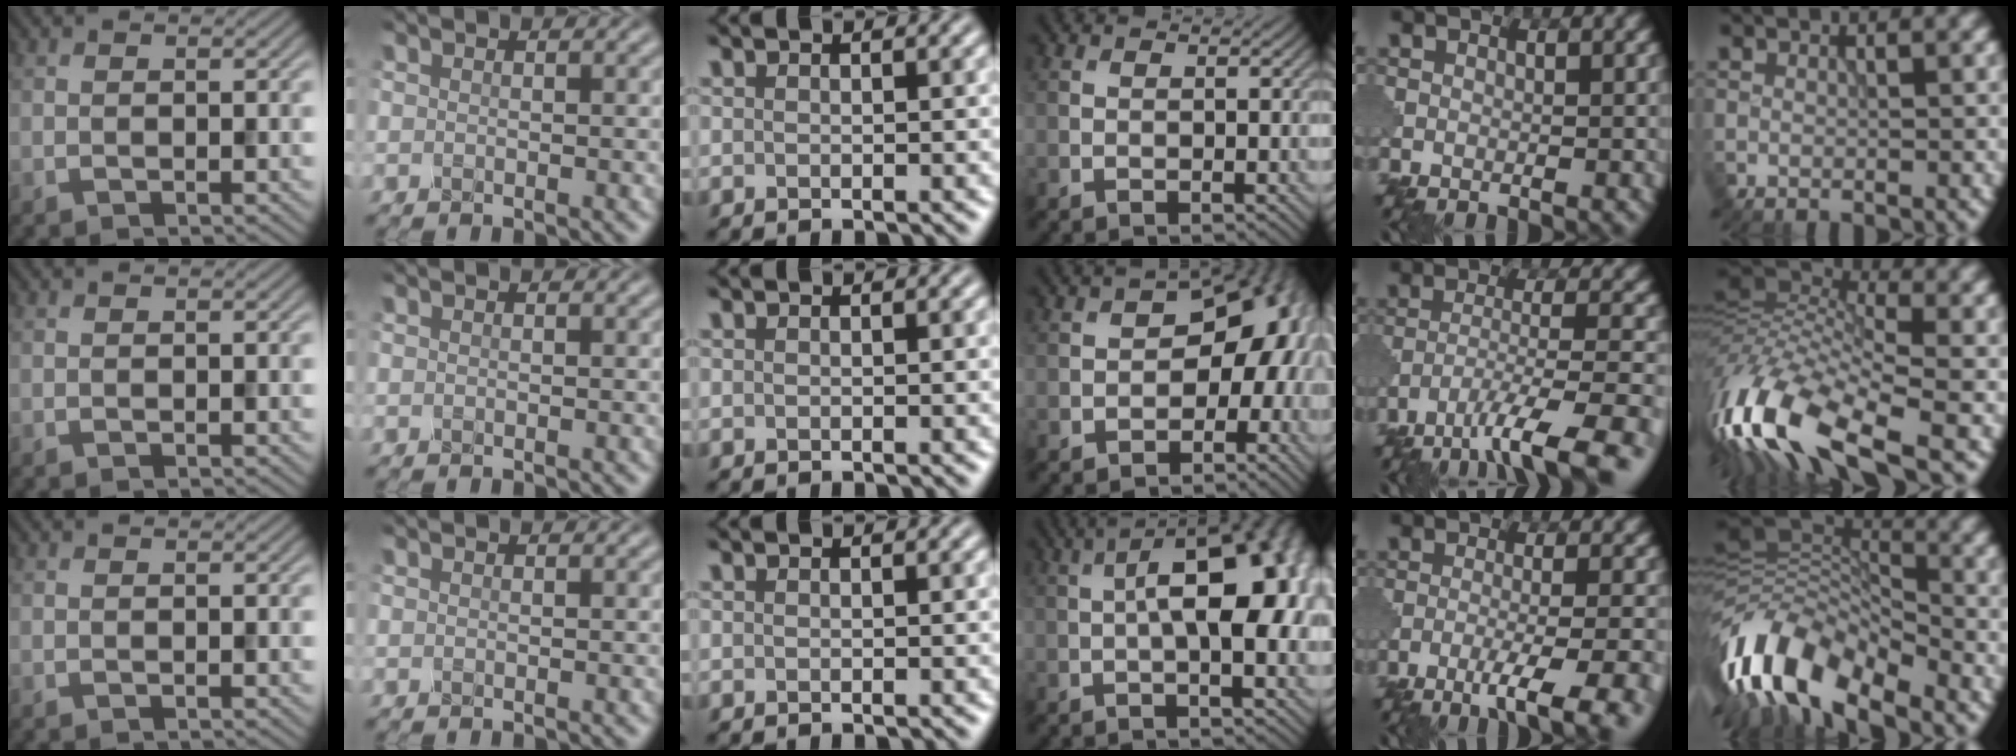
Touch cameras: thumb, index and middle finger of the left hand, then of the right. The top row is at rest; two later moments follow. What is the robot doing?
{"motion": "shake", "object": "salt shaker"}